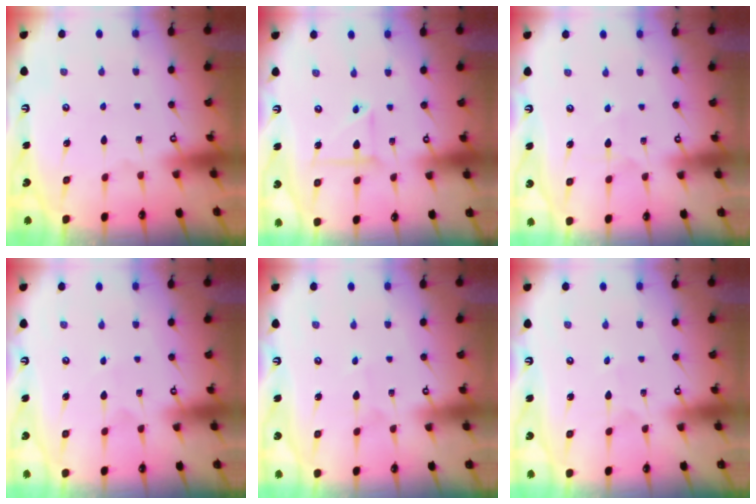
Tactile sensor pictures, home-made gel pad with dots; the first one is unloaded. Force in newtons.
{"total": 5.1, "press": 5.1, "slide": 0.4}
{"total": 5.9, "press": 5.8, "slide": 0.6}
{"total": 2.2, "press": 2.2, "slide": 0.2}
{"total": 2.3, "press": 2.3, "slide": 0.1}
{"total": 2.5, "press": 2.5, "slide": 0.1}